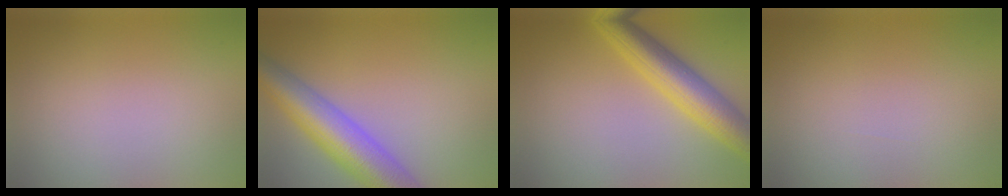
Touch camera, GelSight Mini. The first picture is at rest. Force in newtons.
{"total": 7.9, "press": 7.9, "slide": 0.4}
{"total": 6.1, "press": 6.1, "slide": 0.2}
{"total": 0.0}